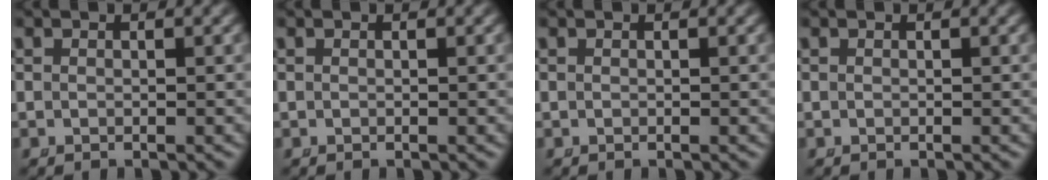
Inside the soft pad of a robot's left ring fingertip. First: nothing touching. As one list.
[{"total": 0.0}, {"total": 0.0}, {"total": 0.0}]